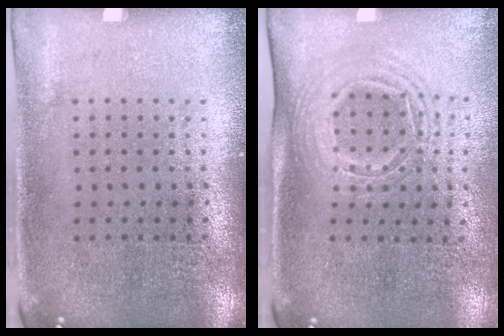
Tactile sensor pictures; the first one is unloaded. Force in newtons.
{"total": 1.6, "press": 1.3, "slide": 1.0}